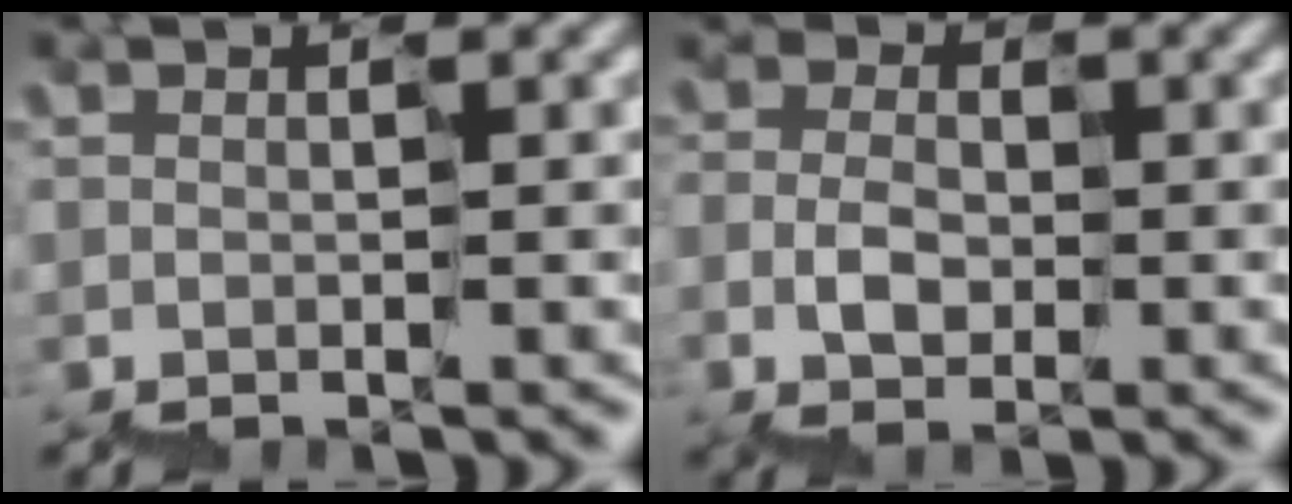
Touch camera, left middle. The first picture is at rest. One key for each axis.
{"total": 1.3, "fx": -0.3, "fy": 1.2, "fz": 0.4, "tx": -0.012, "ty": 0.015, "tz": 0.000}